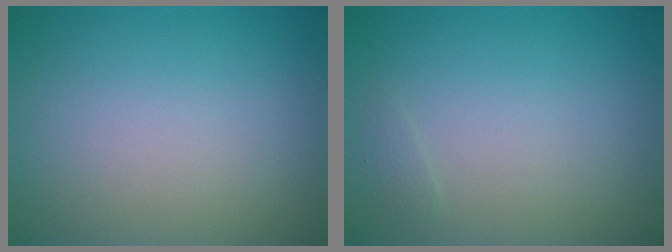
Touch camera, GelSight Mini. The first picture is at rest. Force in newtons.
{"total": 0.5, "press": 0.5, "slide": 0.0}